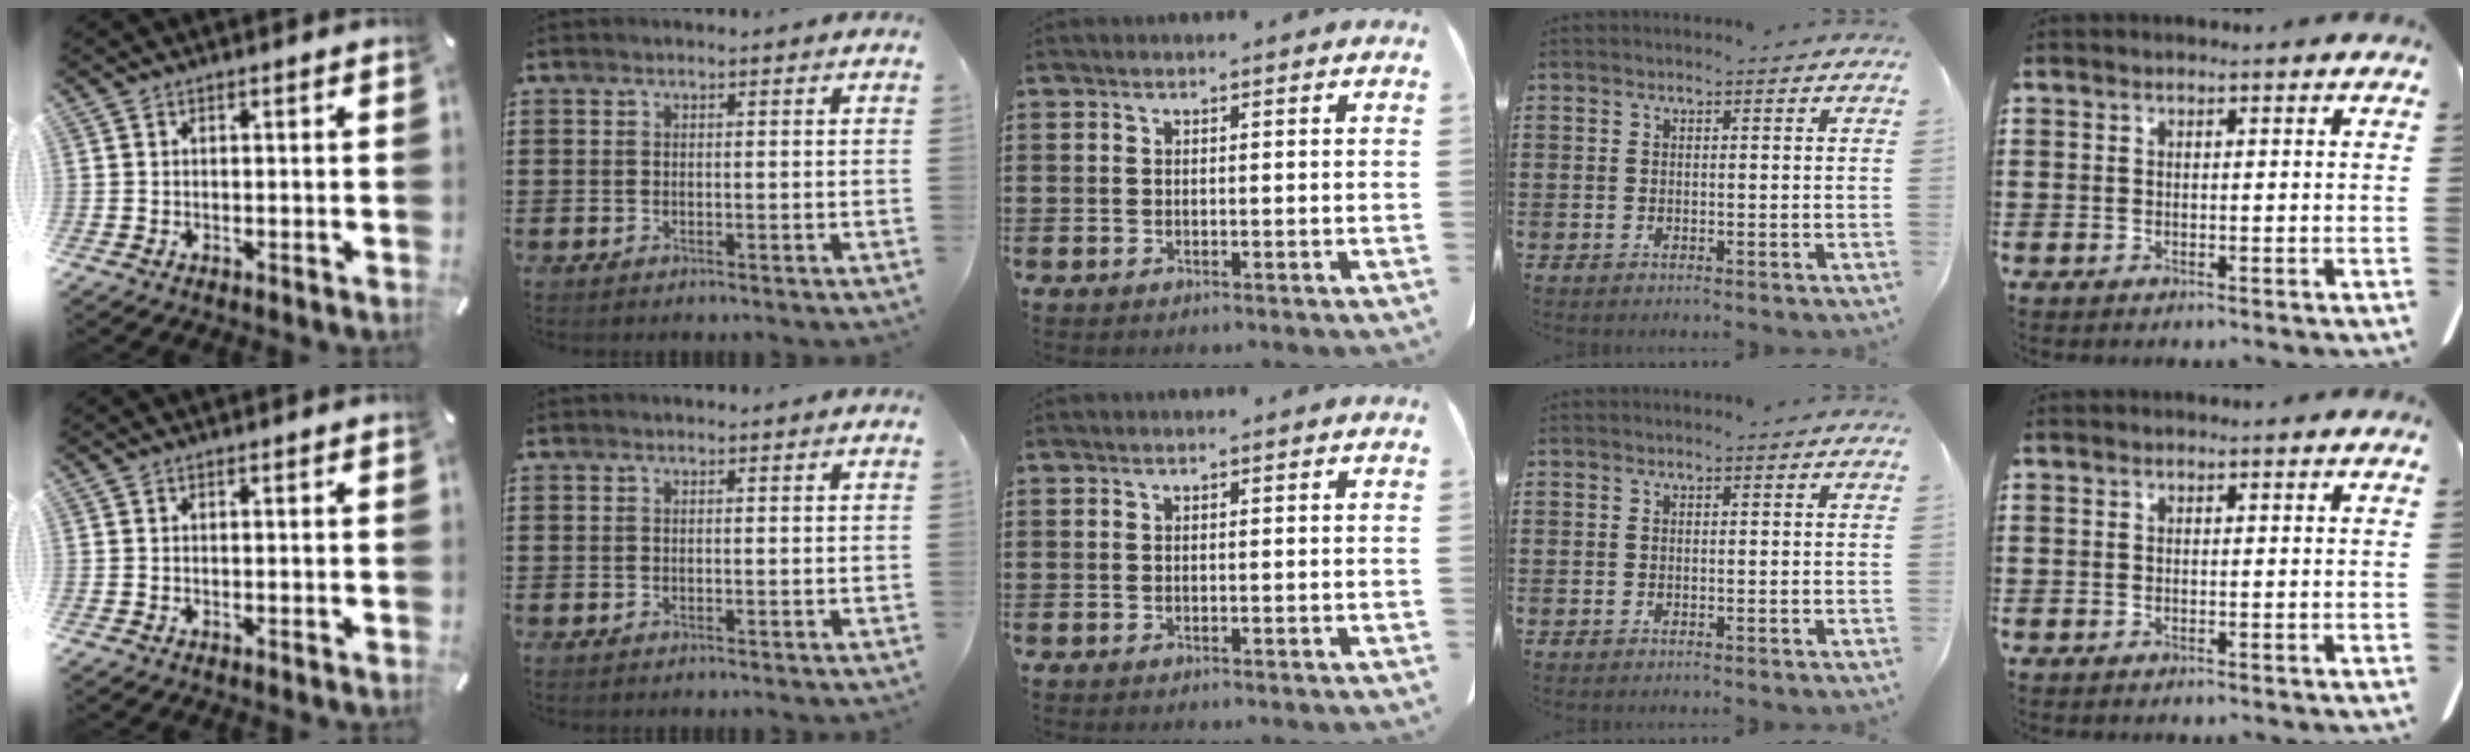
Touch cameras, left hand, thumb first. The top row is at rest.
{}